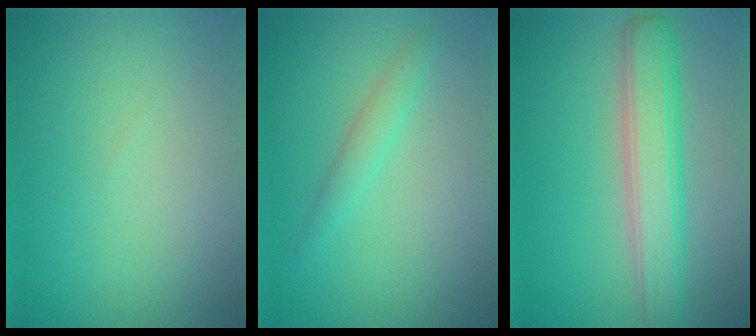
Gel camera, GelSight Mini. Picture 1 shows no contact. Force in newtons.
{"total": 1.6, "press": 1.6, "slide": 0.1}
{"total": 5.0, "press": 5.0, "slide": 0.1}